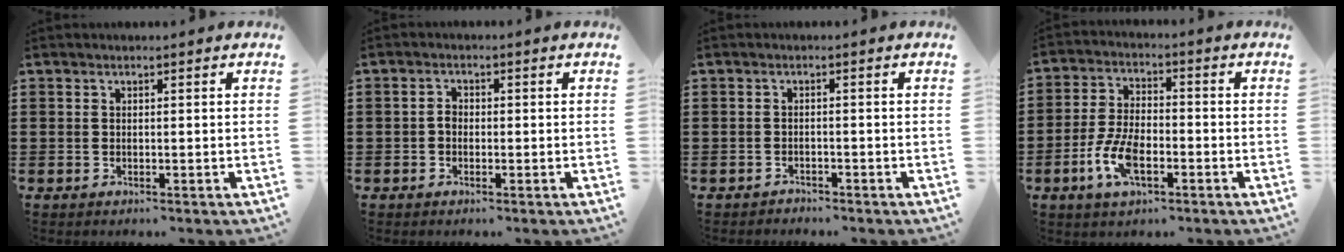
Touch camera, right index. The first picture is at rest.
{"total": 1.5, "force": [-0.3, 1.0, 1.0], "torque": [-0.021, 0.003, -0.007]}
{"total": 1.3, "force": [-1.3, 0.3, 0.0], "torque": [-0.005, 0.001, -0.028]}
{"total": 7.6, "force": [-3.0, 3.5, 6.0], "torque": [-0.146, -0.007, -0.063]}